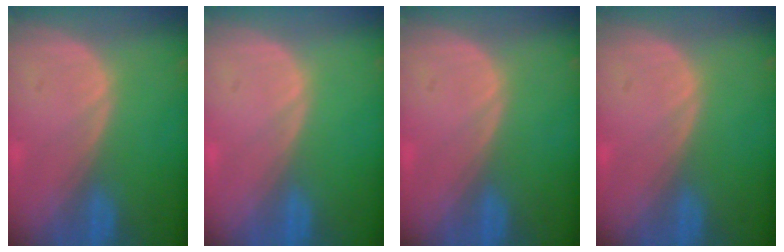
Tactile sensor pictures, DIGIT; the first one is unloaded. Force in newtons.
{"total": 0.0}
{"total": 0.0}
{"total": 0.0}